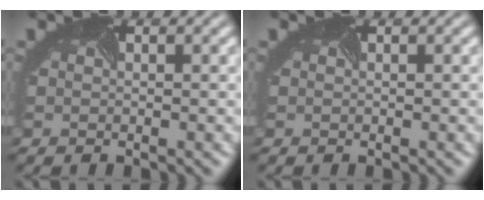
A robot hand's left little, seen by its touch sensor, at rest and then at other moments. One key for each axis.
{"total": 0.0}